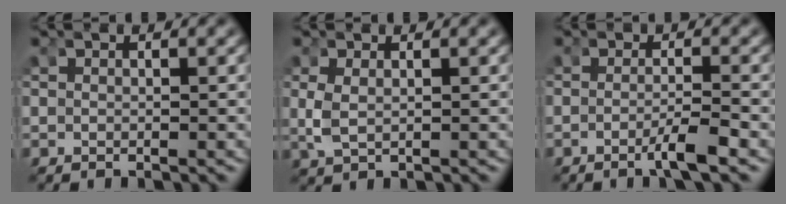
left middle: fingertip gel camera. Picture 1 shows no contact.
{"total": 2.0, "force": [0.1, 1.1, 1.7], "torque": [-0.058, -0.017, 0.018]}
{"total": 2.4, "force": [-1.5, -0.1, 1.9], "torque": [-0.036, -0.006, -0.028]}